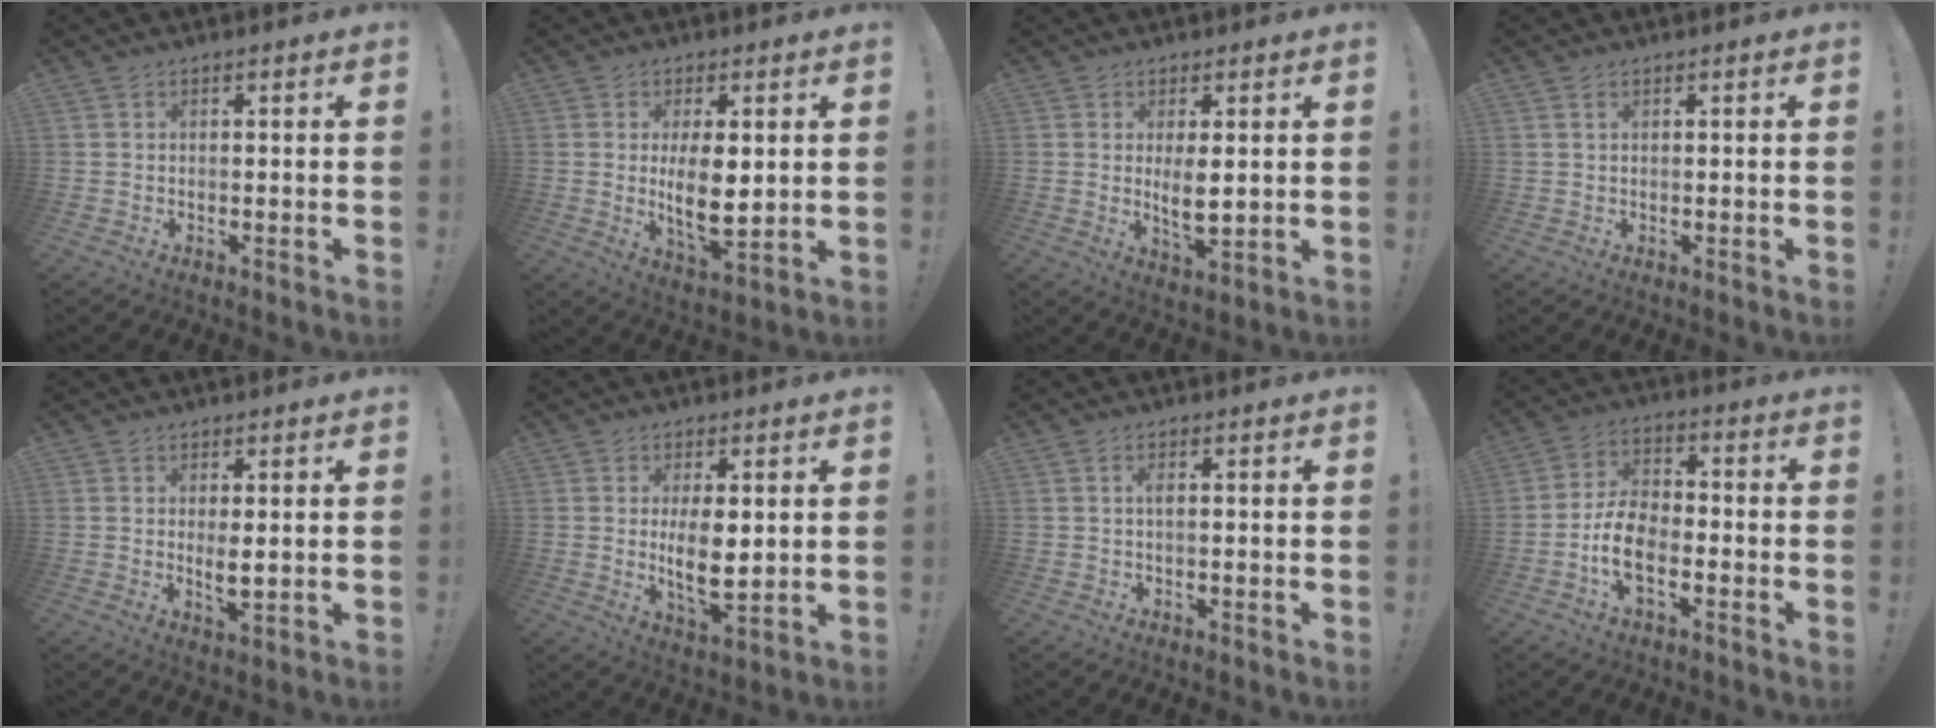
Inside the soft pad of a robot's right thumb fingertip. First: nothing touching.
{"total": 10.3, "force": [1.0, 4.3, 9.3], "torque": [-0.152, -0.023, 0.014]}
{"total": 6.4, "force": [1.1, 2.6, 5.7], "torque": [-0.081, -0.015, 0.017]}
{"total": 0.9, "force": [0.5, 0.4, 0.6], "torque": [-0.017, 0.003, 0.009]}
{"total": 3.9, "force": [0.7, 1.1, 3.6], "torque": [-0.044, -0.012, 0.010]}
{"total": 9.4, "force": [0.9, 4.1, 8.4], "torque": [-0.137, -0.024, 0.013]}
{"total": 1.6, "force": [0.2, 0.4, 1.5], "torque": [-0.031, 0.003, 0.002]}
{"total": 10.6, "force": [-4.4, 5.9, 7.6], "torque": [-0.157, 0.016, -0.080]}